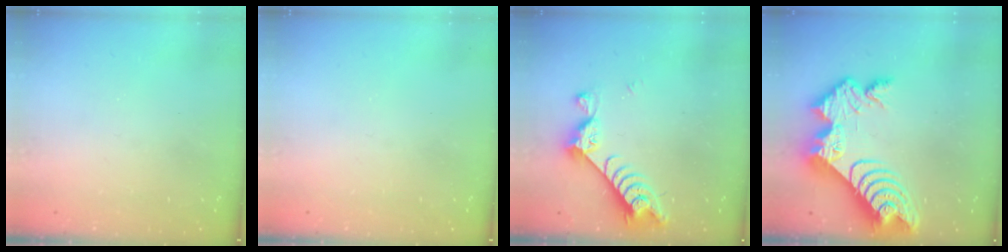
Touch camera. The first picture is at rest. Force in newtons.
{"total": 0.0}
{"total": 7.2, "press": 7.2, "slide": 1.0}
{"total": 17.2, "press": 17.2, "slide": 1.2}